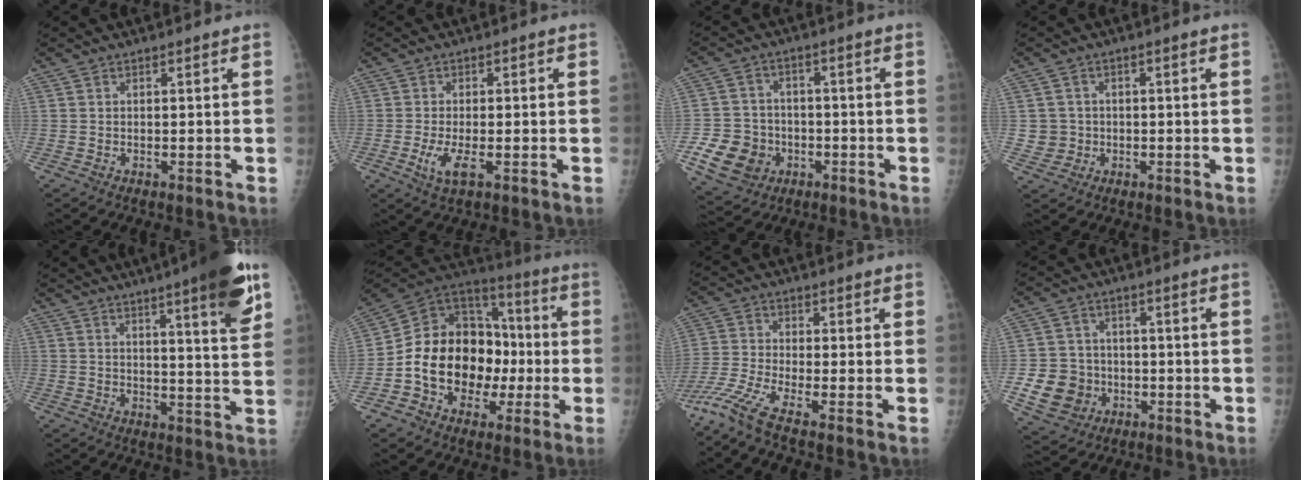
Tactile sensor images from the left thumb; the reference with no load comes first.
{"total": 4.4, "force": [-1.4, 1.4, 3.9], "torque": [-0.088, -0.004, -0.026]}
{"total": 10.7, "force": [-3.8, 9.2, 3.8], "torque": [-0.054, 0.018, -0.054]}
{"total": 3.6, "force": [-0.4, 3.6, -0.1], "torque": [0.022, 0.006, -0.006]}
{"total": 14.3, "force": [8.1, 1.9, 11.6], "torque": [-0.144, -0.034, 0.105]}
{"total": 19.6, "force": [-3.1, 14.7, 12.6], "torque": [-0.165, 0.049, -0.048]}
{"total": 6.7, "force": [-5.1, -0.6, 4.3], "torque": [-0.115, -0.010, -0.115]}
{"total": 9.7, "force": [-2.7, 8.8, 3.2], "torque": [-0.039, 0.014, -0.036]}